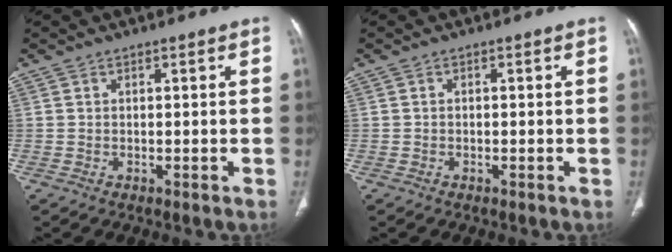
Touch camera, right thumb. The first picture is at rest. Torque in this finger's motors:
{"motor_torque": [-0.48, 0.28, 0.18, 0.60, 0.00]}